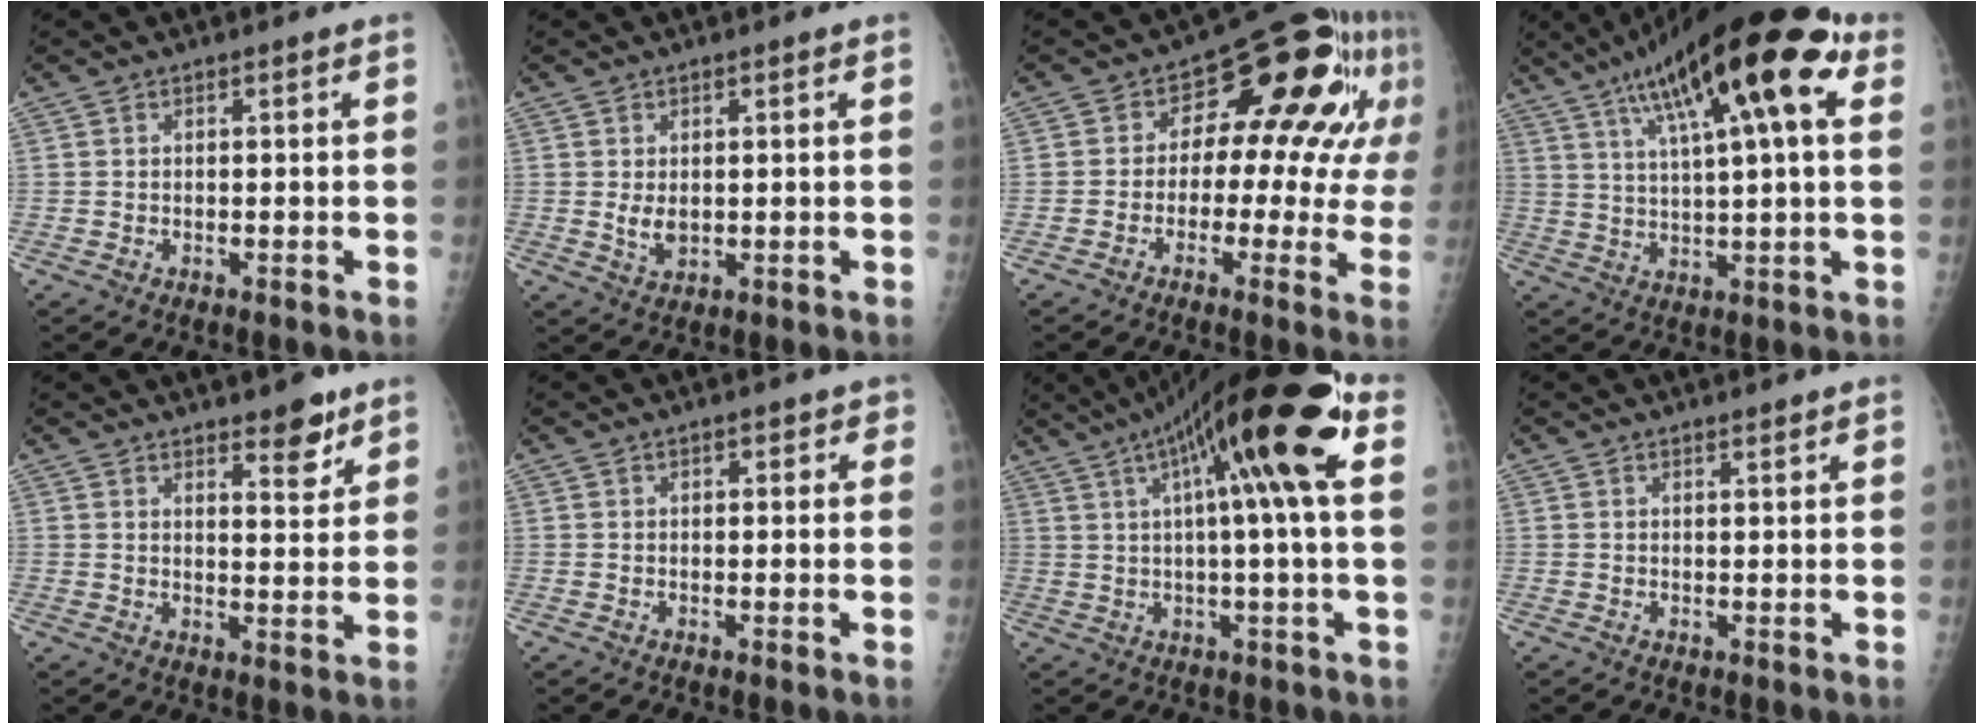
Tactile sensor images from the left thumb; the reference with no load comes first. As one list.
[{"total": 3.6, "force": [0.2, 2.4, 2.7], "torque": [-0.036, -0.007, 0.009]}, {"total": 17.5, "force": [4.5, 10.3, 13.4], "torque": [-0.110, 0.021, 0.047]}, {"total": 22.3, "force": [9.5, 6.2, 19.2], "torque": [-0.297, 0.017, 0.148]}, {"total": 5.4, "force": [3.9, 2.1, 3.2], "torque": [-0.025, -0.027, 0.053]}, {"total": 1.6, "force": [0.6, 1.2, 0.9], "torque": [0.008, 0.003, 0.002]}, {"total": 19.8, "force": [6.4, 3.0, 18.5], "torque": [-0.300, 0.033, 0.091]}, {"total": 1.0, "force": [0.8, 0.3, 0.5], "torque": [-0.006, -0.005, 0.012]}]